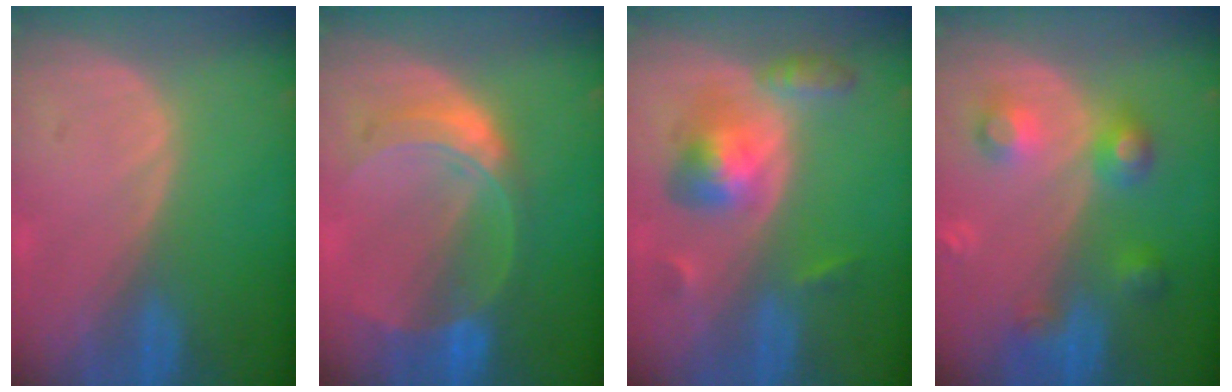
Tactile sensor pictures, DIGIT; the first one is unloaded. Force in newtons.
{"total": 7.7, "press": 6.7, "slide": 3.8}
{"total": 6.1, "press": 6.1, "slide": 0.3}
{"total": 6.1, "press": 6.1, "slide": 0.4}